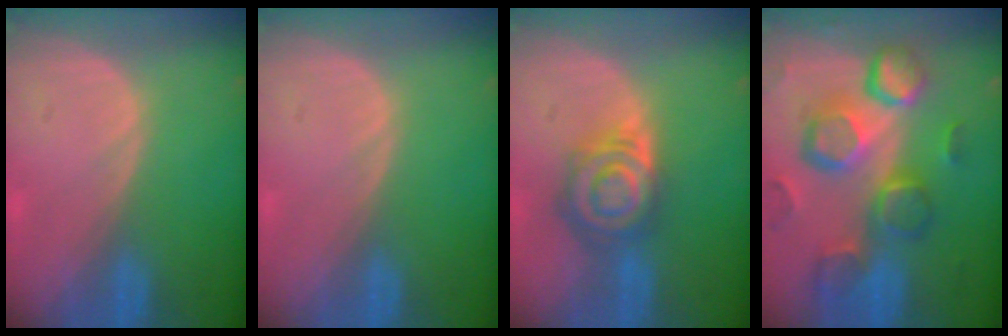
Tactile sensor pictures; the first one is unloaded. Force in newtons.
{"total": 0.0}
{"total": 7.8, "press": 7.0, "slide": 3.4}
{"total": 12.5, "press": 10.9, "slide": 6.1}